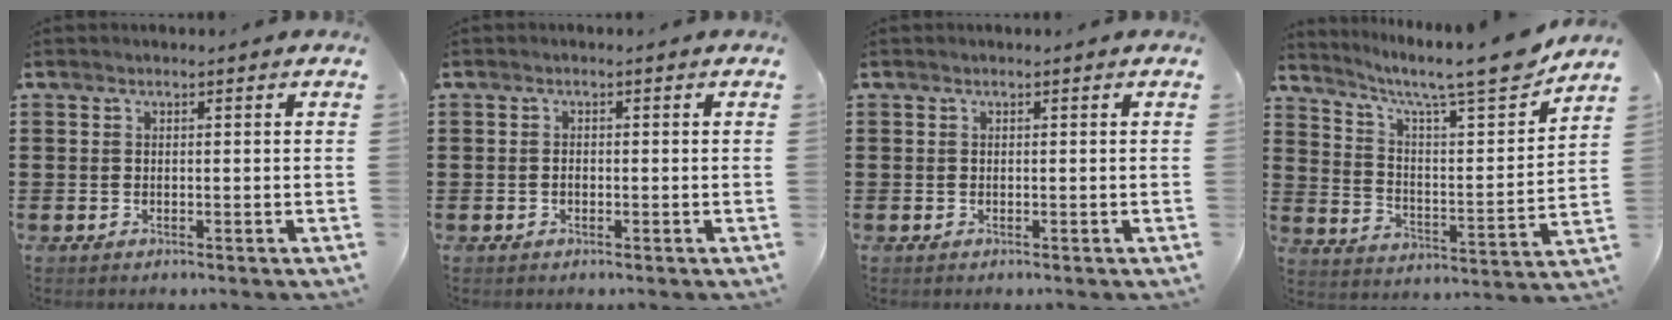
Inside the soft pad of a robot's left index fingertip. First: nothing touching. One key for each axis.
{"total": 0.7, "fx": -0.3, "fy": 0.4, "fz": 0.5, "tx": -0.013, "ty": -0.003, "tz": -0.004}
{"total": 0.0}
{"total": 9.6, "fx": 8.2, "fy": 0.5, "fz": 5.1, "tx": -0.108, "ty": -0.061, "tz": 0.128}